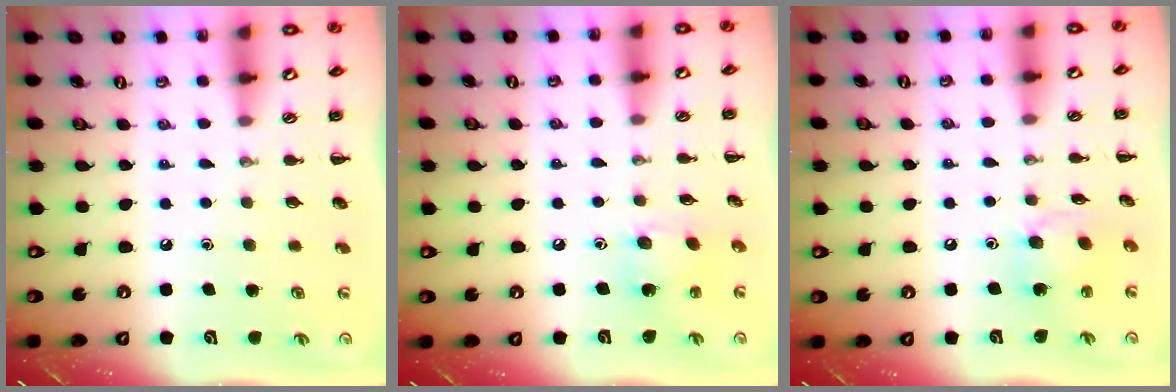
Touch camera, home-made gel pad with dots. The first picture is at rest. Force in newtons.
{"total": 5.1, "press": 5.0, "slide": 0.7}
{"total": 8.0, "press": 7.9, "slide": 0.6}